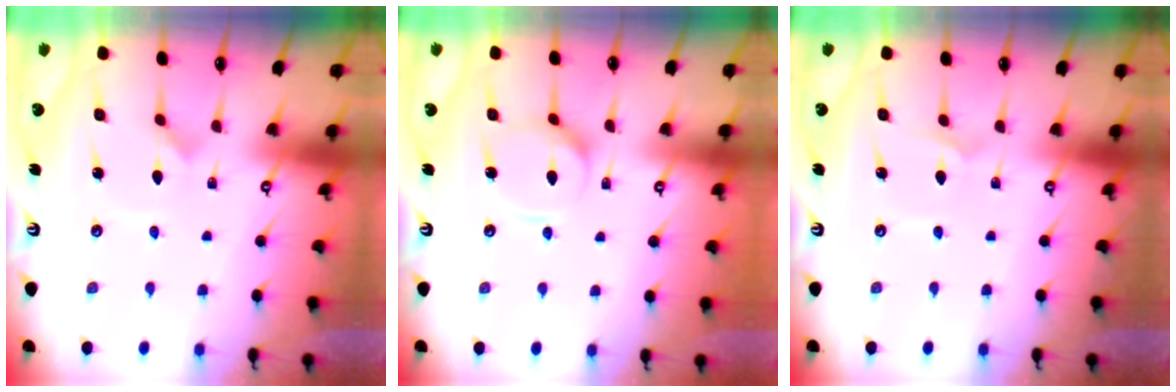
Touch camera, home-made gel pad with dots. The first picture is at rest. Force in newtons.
{"total": 7.1, "press": 7.1, "slide": 0.7}
{"total": 1.3, "press": 1.3, "slide": 0.1}